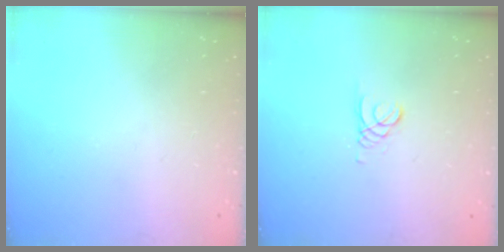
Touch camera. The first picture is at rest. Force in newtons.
{"total": 1.5, "press": 1.5, "slide": 0.1}